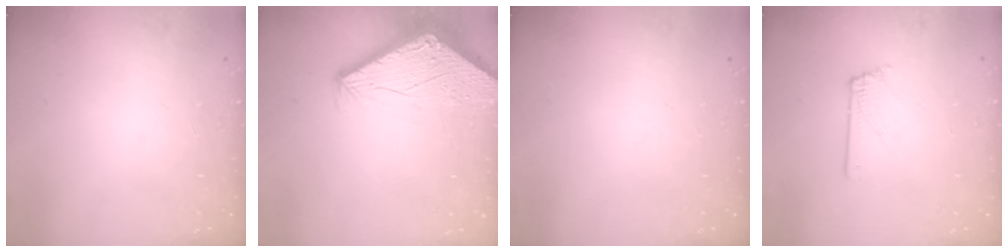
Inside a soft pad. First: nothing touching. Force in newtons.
{"total": 2.8, "press": 2.8, "slide": 0.1}
{"total": 0.0}
{"total": 1.5, "press": 1.5, "slide": 0.1}